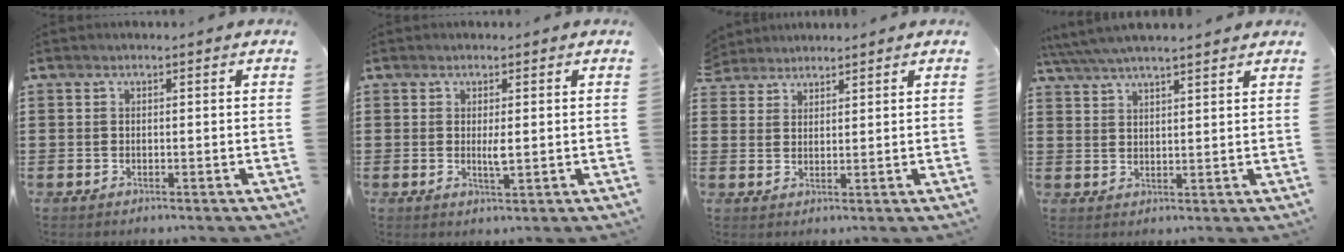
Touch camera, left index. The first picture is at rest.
{"total": 2.2, "force": [0.2, 0.4, 2.1], "torque": [-0.042, -0.003, 0.003]}
{"total": 2.7, "force": [2.5, 0.8, -0.4], "torque": [-0.003, 0.001, 0.050]}
{"total": 4.3, "force": [3.9, 0.1, 1.9], "torque": [-0.049, -0.013, 0.070]}